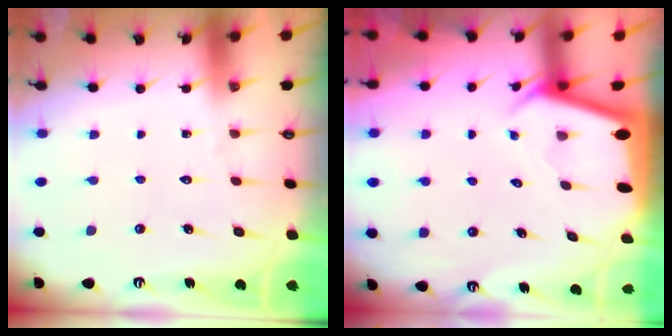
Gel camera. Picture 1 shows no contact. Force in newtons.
{"total": 2.3, "press": 2.3, "slide": 0.2}